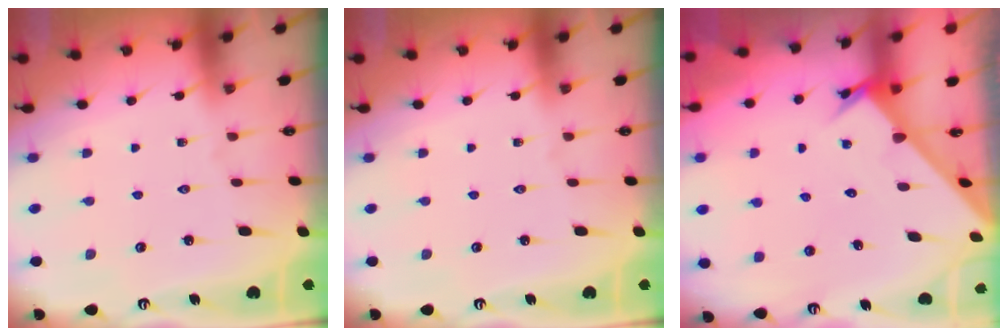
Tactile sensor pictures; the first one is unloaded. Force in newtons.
{"total": 0.0}
{"total": 2.9, "press": 2.9, "slide": 0.1}